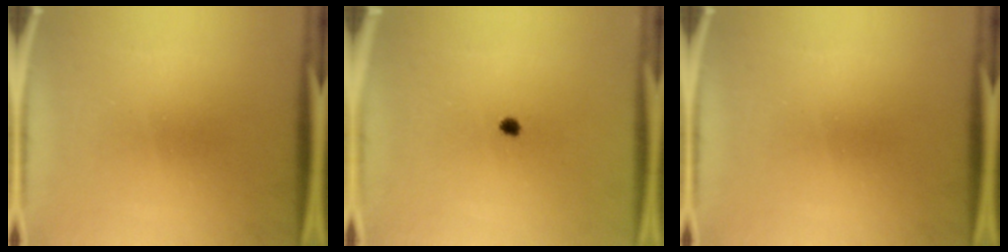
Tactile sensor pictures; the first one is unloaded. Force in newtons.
{"total": 1.5}
{"total": 0.0}